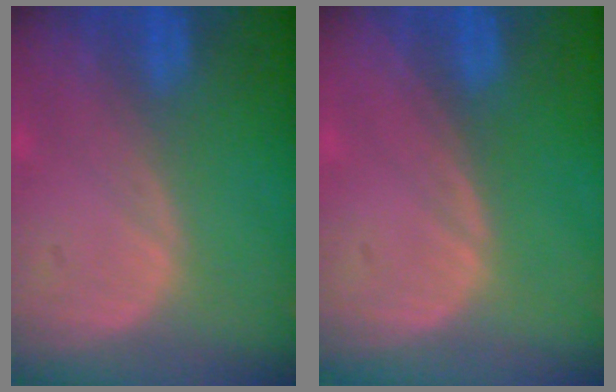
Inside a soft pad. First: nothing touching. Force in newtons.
{"total": 0.0}